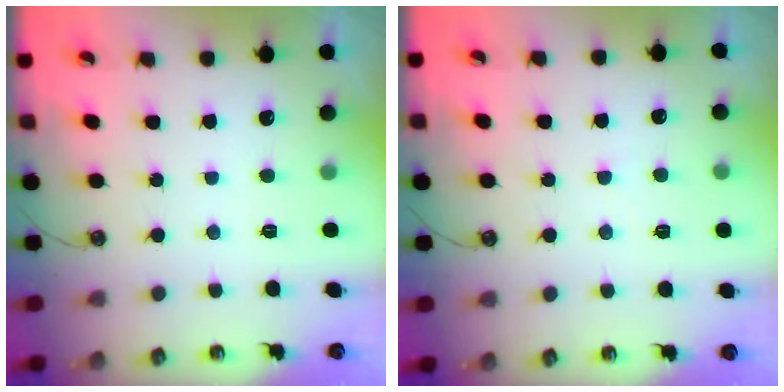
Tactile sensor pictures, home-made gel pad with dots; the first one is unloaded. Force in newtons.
{"total": 6.5, "press": 6.5, "slide": 0.2}